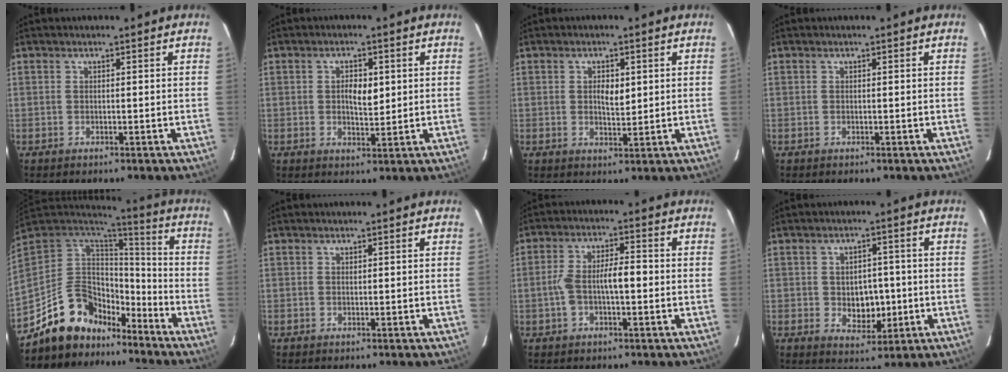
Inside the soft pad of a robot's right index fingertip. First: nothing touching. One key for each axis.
{"total": 3.8, "fx": 0.7, "fy": 1.8, "fz": 3.3, "tx": -0.055, "ty": -0.001, "tz": 0.012}
{"total": 3.1, "fx": 0.7, "fy": 1.4, "fz": 2.7, "tx": -0.045, "ty": -0.003, "tz": 0.012}
{"total": 0.0}
{"total": 12.7, "fx": -9.9, "fy": 7.4, "fz": 3.1, "tx": -0.048, "ty": 0.067, "tz": -0.174}
{"total": 0.0}
{"total": 6.5, "fx": -0.8, "fy": 2.0, "fz": 6.1, "tx": -0.127, "ty": 0.023, "tz": -0.015}
{"total": 5.7, "fx": -0.6, "fy": 3.8, "fz": 4.1, "tx": -0.053, "ty": 0.004, "tz": 0.001}